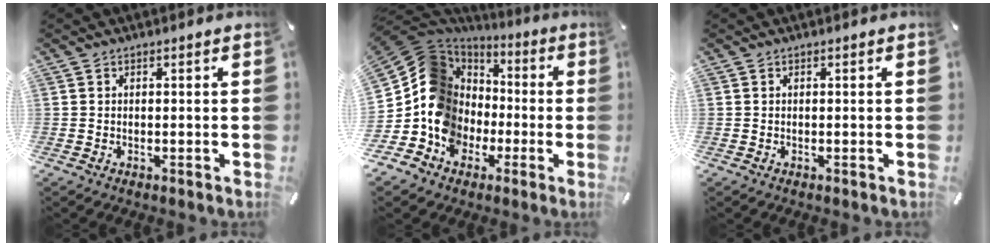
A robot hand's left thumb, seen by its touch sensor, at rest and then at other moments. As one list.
[{"total": 15.3, "force": [-2.9, 14.0, 5.6], "torque": [-0.146, -0.006, -0.041]}, {"total": 0.0}]